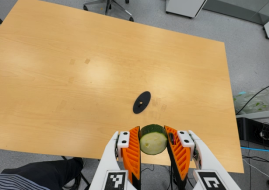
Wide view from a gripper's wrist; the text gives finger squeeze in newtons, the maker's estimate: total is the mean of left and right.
{"total": 12.1, "left": 11.7, "right": 12.5}